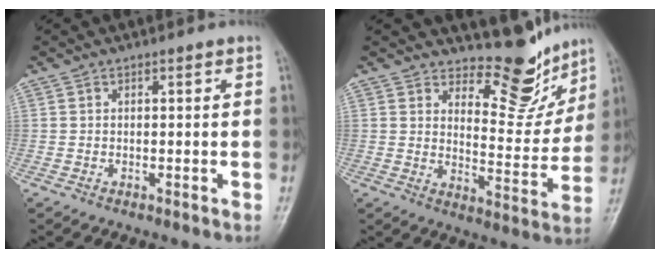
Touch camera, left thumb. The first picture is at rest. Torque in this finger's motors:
{"motor_torque": [-0.02, -0.09, -0.34, -0.37, 0.06]}